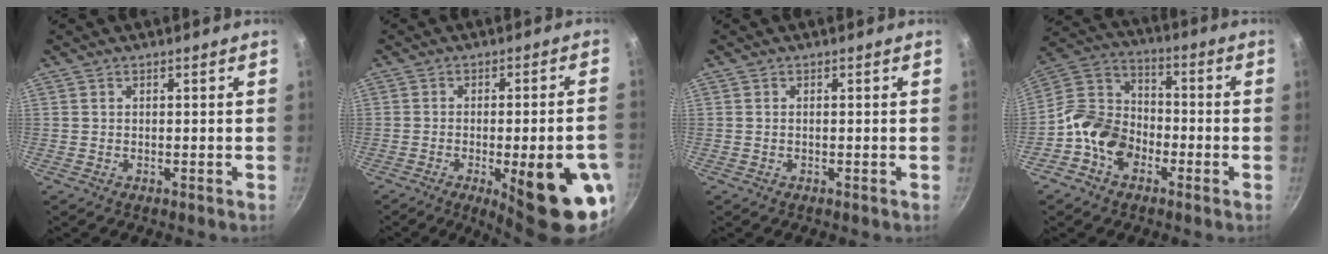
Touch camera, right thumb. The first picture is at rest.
{"total": 17.6, "force": [-6.2, 4.4, 15.9], "torque": [-0.190, 0.017, -0.074]}
{"total": 0.0}
{"total": 12.1, "force": [-5.0, 8.8, 6.5], "torque": [-0.092, 0.050, -0.115]}